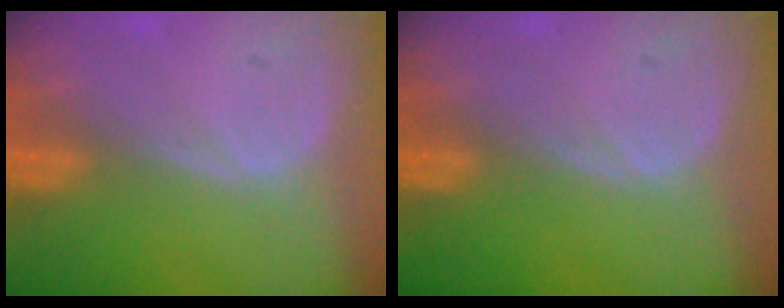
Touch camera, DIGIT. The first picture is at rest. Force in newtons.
{"total": 0.0}